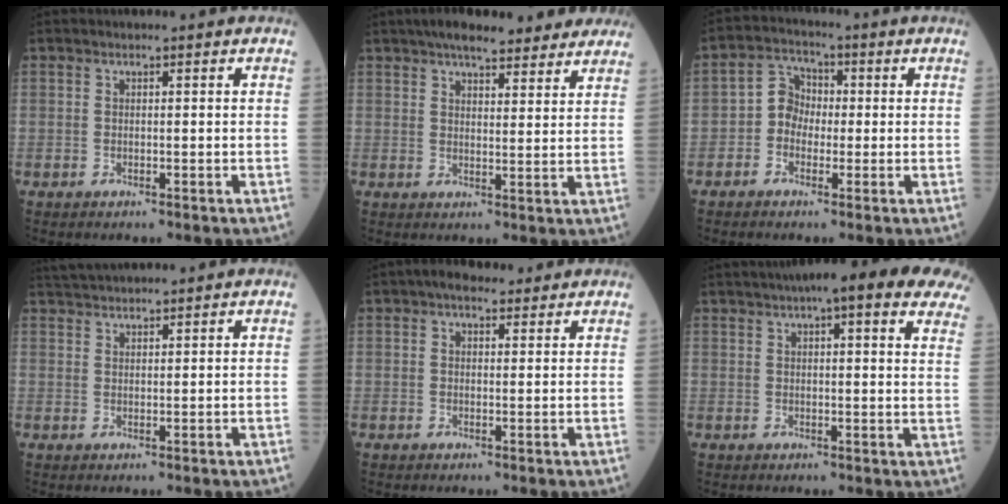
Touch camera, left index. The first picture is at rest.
{"total": 12.3, "force": [10.2, 3.1, 6.2], "torque": [-0.078, 0.025, 0.131]}
{"total": 4.5, "force": [-0.8, 3.8, 2.2], "torque": [-0.038, 0.016, -0.025]}
{"total": 4.0, "force": [3.9, -0.3, 1.1], "torque": [-0.026, 0.028, 0.077]}
{"total": 4.1, "force": [3.0, 1.8, 2.1], "torque": [-0.036, 0.023, 0.046]}
{"total": 17.7, "force": [13.2, 2.7, 11.5], "torque": [-0.158, 0.037, 0.149]}